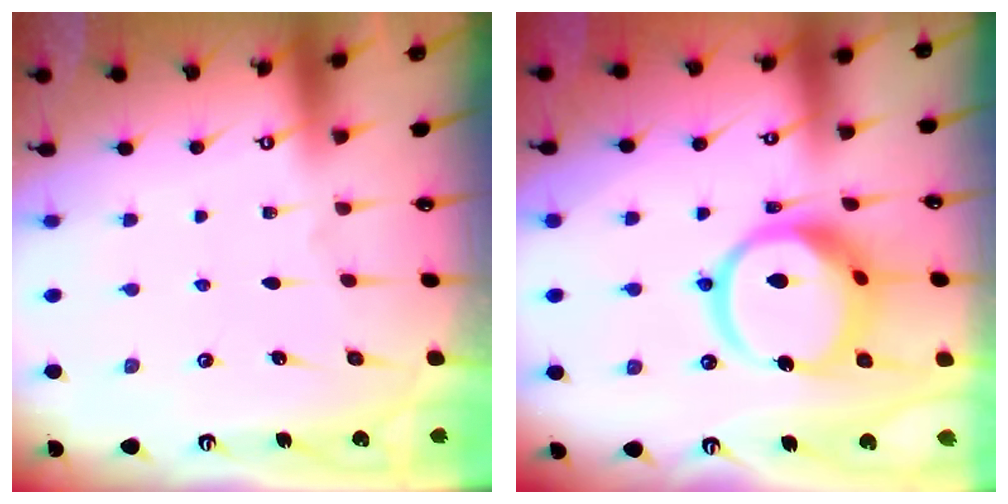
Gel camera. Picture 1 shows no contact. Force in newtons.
{"total": 15.4, "press": 15.3, "slide": 1.8}